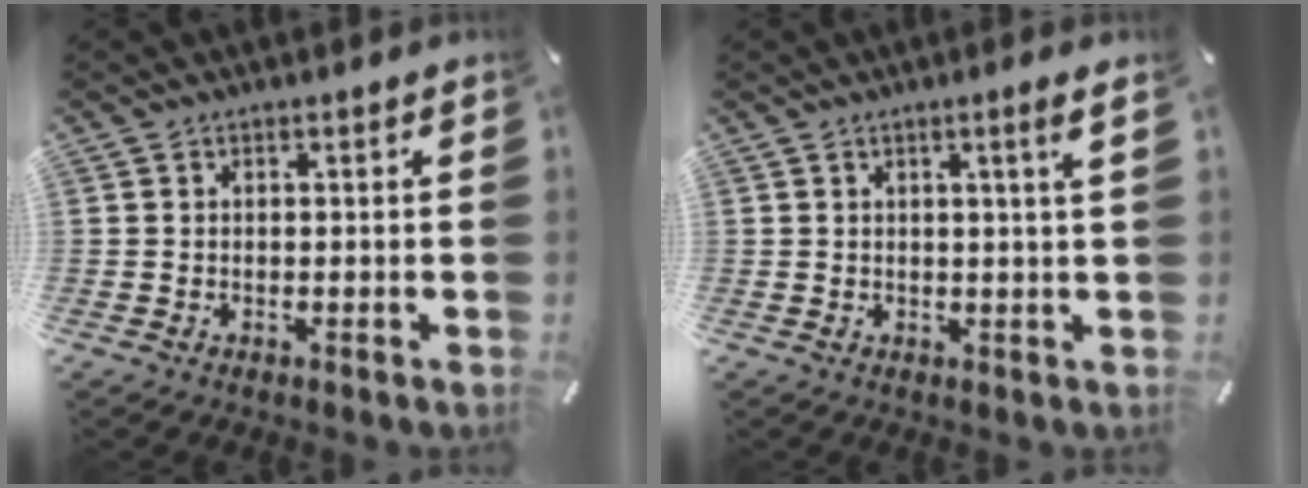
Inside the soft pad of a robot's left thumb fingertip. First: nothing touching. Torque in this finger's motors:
{"motor_torque": [0.04, -0.15, -0.05, -0.03, 0.08]}